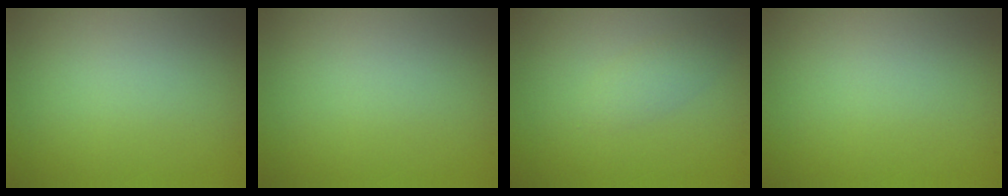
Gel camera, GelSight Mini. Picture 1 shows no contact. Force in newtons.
{"total": 0.0}
{"total": 1.4, "press": 1.4, "slide": 0.1}
{"total": 0.0}